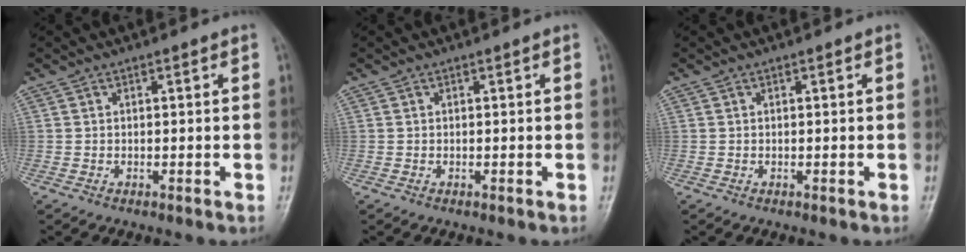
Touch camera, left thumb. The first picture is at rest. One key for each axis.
{"total": 0.0}
{"total": 0.0}